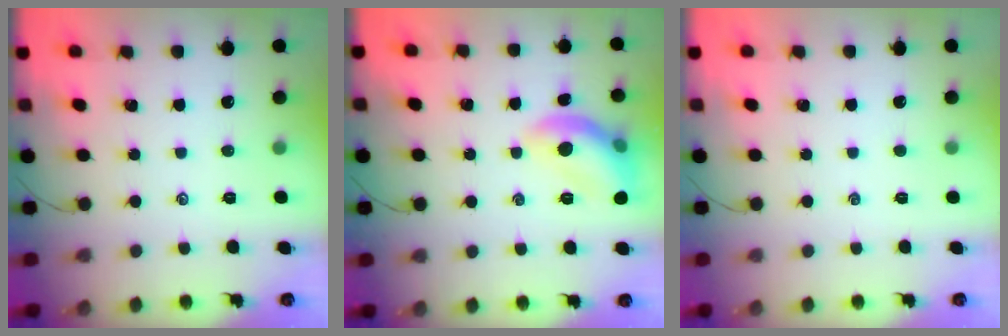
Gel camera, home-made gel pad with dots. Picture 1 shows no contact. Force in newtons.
{"total": 12.1, "press": 12.1, "slide": 1.0}
{"total": 0.0}